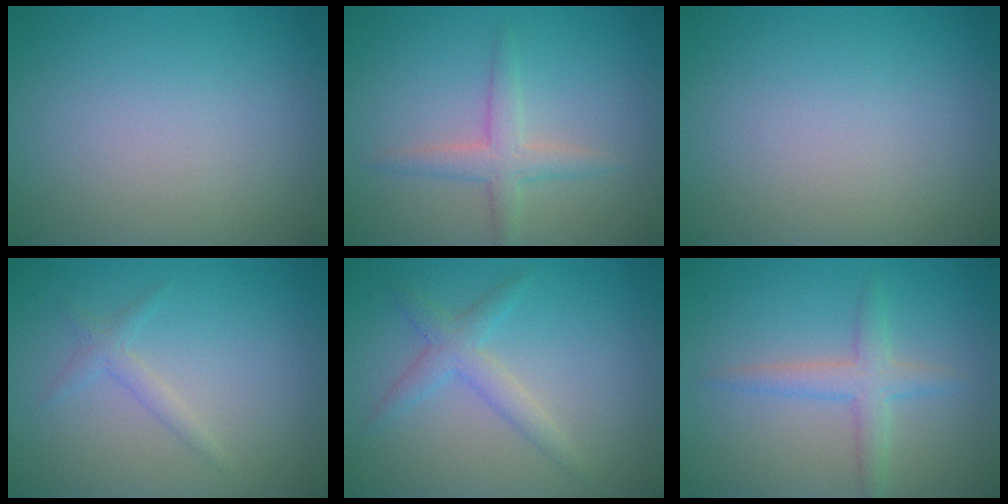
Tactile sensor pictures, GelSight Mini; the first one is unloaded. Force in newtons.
{"total": 2.4, "press": 2.4, "slide": 0.2}
{"total": 0.0}
{"total": 1.4, "press": 1.4, "slide": 0.1}
{"total": 2.4, "press": 2.4, "slide": 0.2}
{"total": 2.7, "press": 2.7, "slide": 0.1}